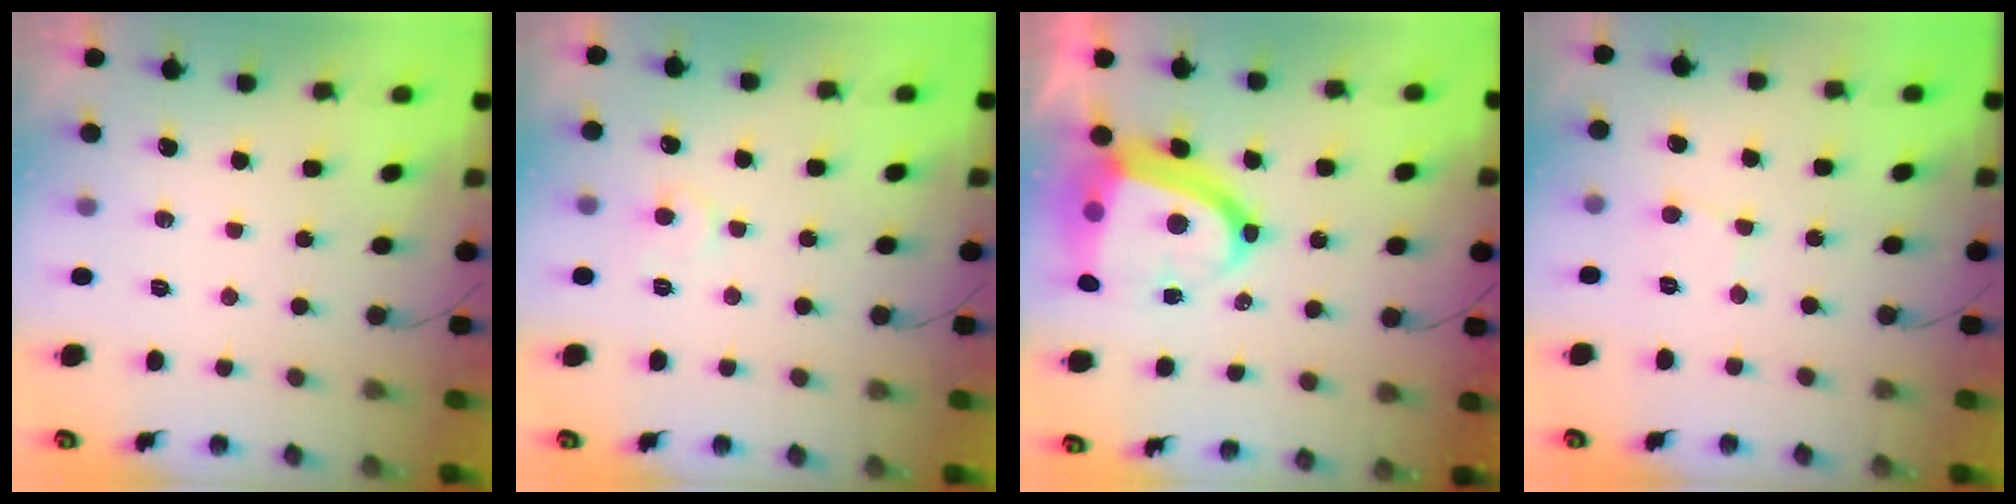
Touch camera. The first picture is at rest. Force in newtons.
{"total": 5.2, "press": 5.2, "slide": 0.2}
{"total": 18.7, "press": 18.5, "slide": 2.7}
{"total": 2.2, "press": 2.2, "slide": 0.2}